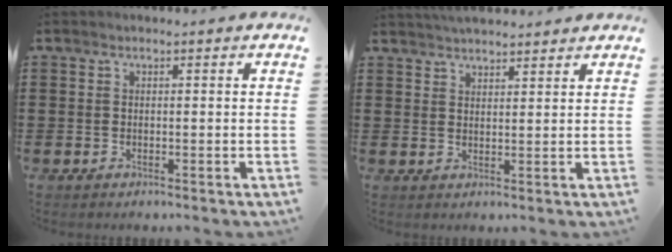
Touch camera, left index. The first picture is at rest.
{"total": 2.9, "force": [2.9, 0.1, 0.2], "torque": [-0.011, -0.005, 0.056]}